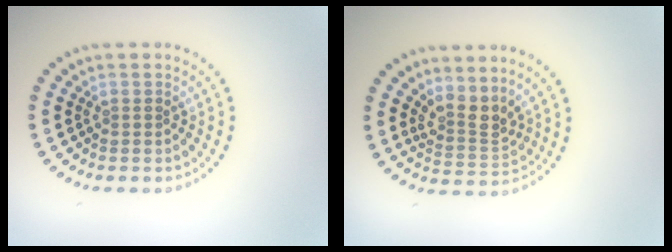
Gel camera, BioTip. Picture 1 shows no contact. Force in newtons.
{"total": 2.8, "press": 2.0, "slide": 1.9}